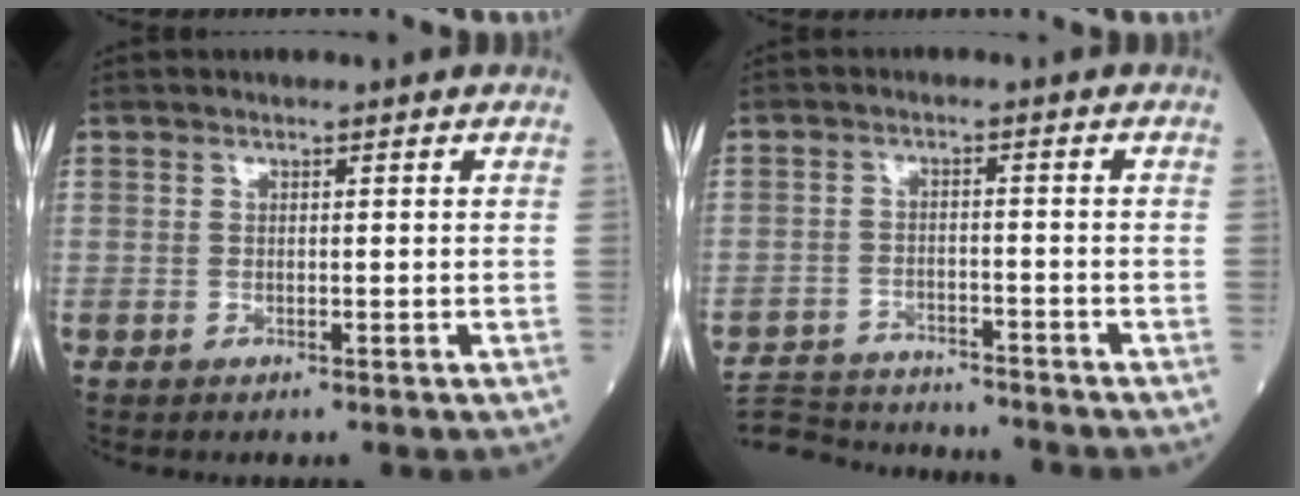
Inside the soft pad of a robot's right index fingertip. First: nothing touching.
{"total": 12.6, "force": [-12.1, 1.3, 3.2], "torque": [-0.063, 0.002, -0.187]}